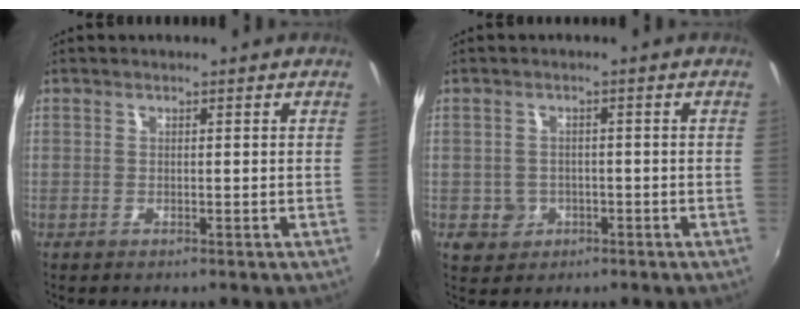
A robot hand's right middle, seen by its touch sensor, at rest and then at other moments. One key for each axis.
{"total": 4.7, "fx": -1.4, "fy": 4.3, "fz": 1.1, "tx": -0.031, "ty": 0.002, "tz": -0.015}